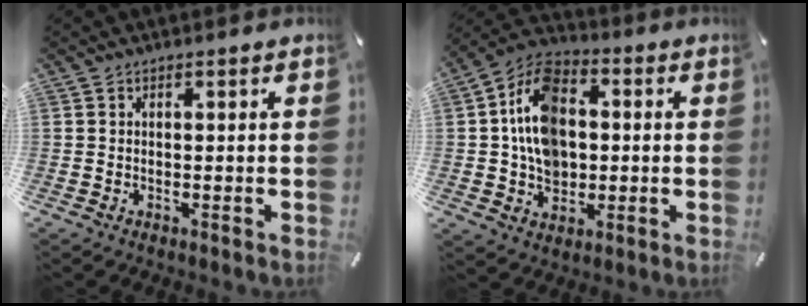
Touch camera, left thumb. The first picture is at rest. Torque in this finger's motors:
{"motor_torque": [2.02, 2.12, 0.54, 0.11, 0.15]}